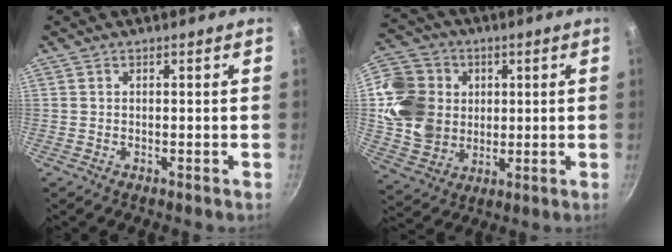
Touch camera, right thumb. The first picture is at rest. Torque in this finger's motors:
{"motor_torque": [-0.37, 0.81, 0.65, 0.62, 0.29]}